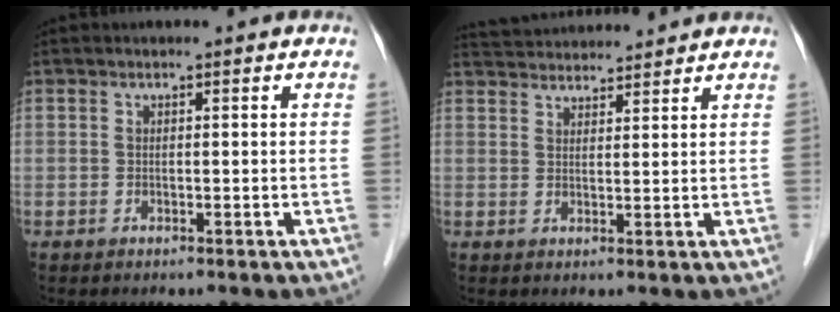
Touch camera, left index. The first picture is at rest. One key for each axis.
{"total": 10.1, "fx": 9.7, "fy": 1.4, "fz": 2.3, "tx": -0.042, "ty": 0.034, "tz": 0.148}